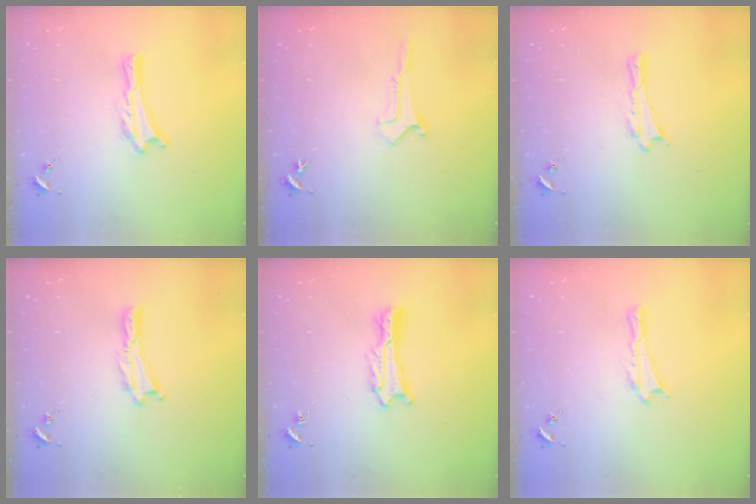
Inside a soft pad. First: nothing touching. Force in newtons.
{"total": 0.0}
{"total": 0.0}
{"total": 0.0}
{"total": 1.1, "press": 1.1, "slide": 0.2}
{"total": 0.0}